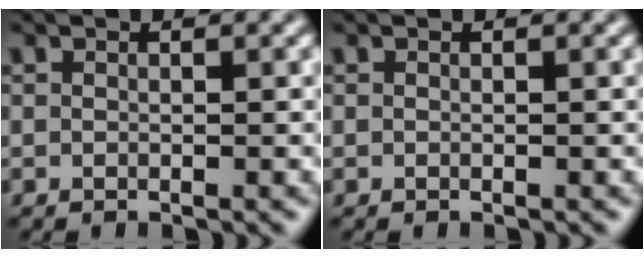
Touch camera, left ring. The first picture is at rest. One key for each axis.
{"total": 0.0}